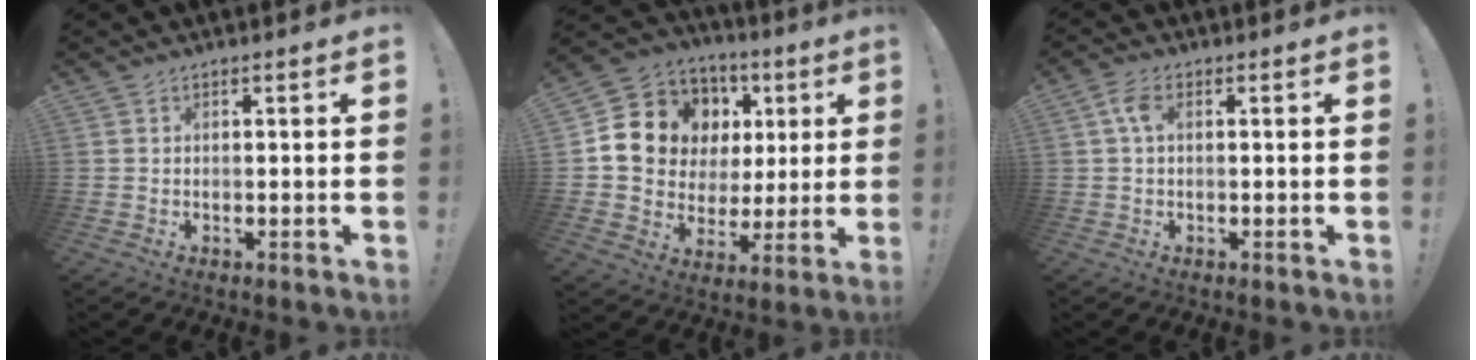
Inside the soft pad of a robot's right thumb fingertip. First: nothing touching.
{"total": 14.1, "force": [4.5, 12.2, 5.4], "torque": [-0.082, -0.024, 0.110]}
{"total": 4.2, "force": [0.8, 2.1, 3.6], "torque": [-0.069, 0.003, 0.011]}